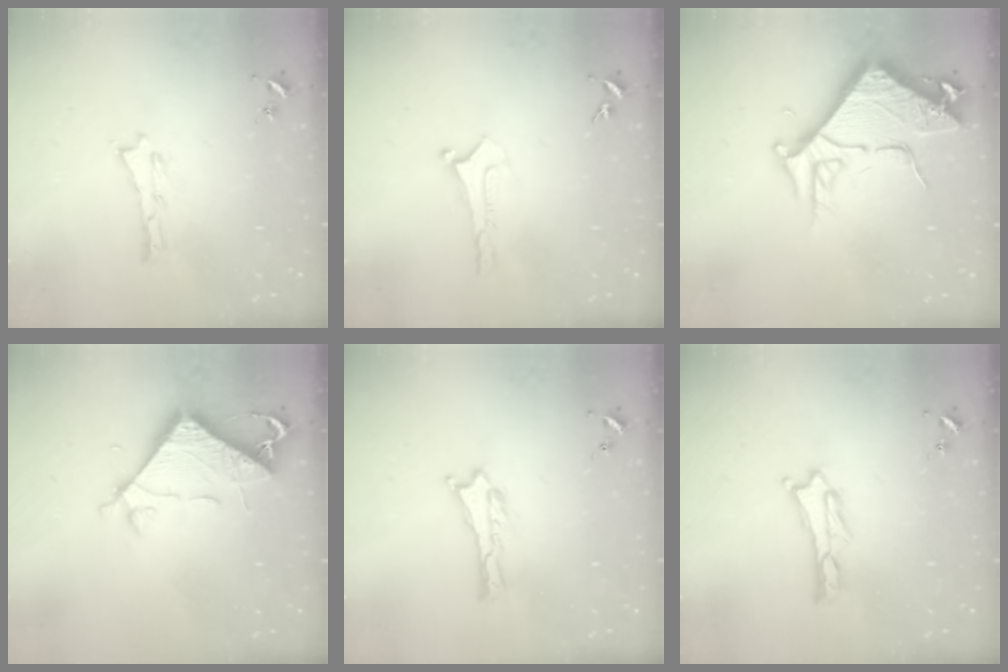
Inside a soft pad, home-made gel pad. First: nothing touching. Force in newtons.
{"total": 0.0}
{"total": 8.6, "press": 8.6, "slide": 1.0}
{"total": 7.1, "press": 7.1, "slide": 0.6}
{"total": 0.0}
{"total": 0.5, "press": 0.5, "slide": 0.2}